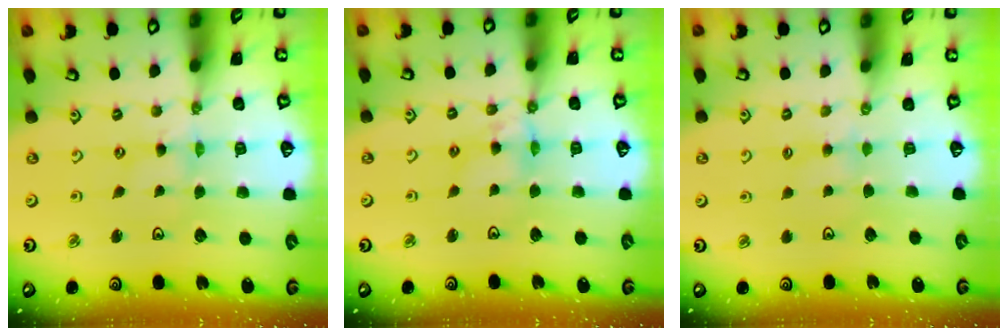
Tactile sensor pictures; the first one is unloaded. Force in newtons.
{"total": 7.0, "press": 7.0, "slide": 0.8}
{"total": 3.0, "press": 2.9, "slide": 0.4}